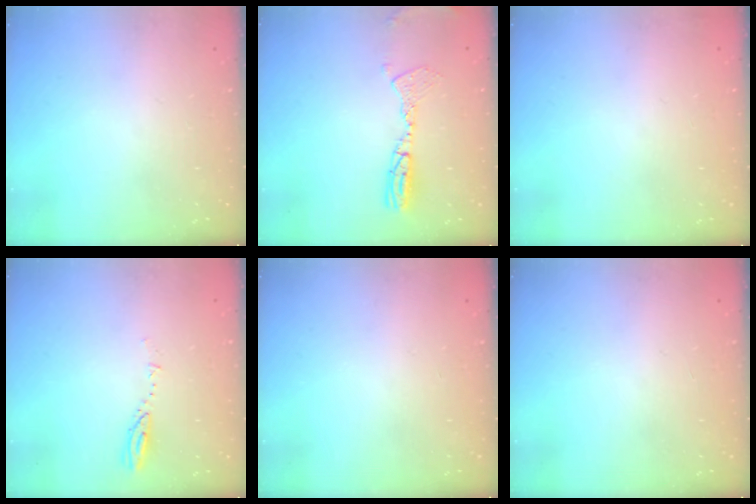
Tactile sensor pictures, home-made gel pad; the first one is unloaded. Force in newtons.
{"total": 10.0, "press": 9.7, "slide": 2.6}
{"total": 2.8, "press": 2.2, "slide": 1.7}
{"total": 3.2, "press": 3.2, "slide": 0.3}
{"total": 0.0}
{"total": 1.0, "press": 0.0, "slide": 1.0}